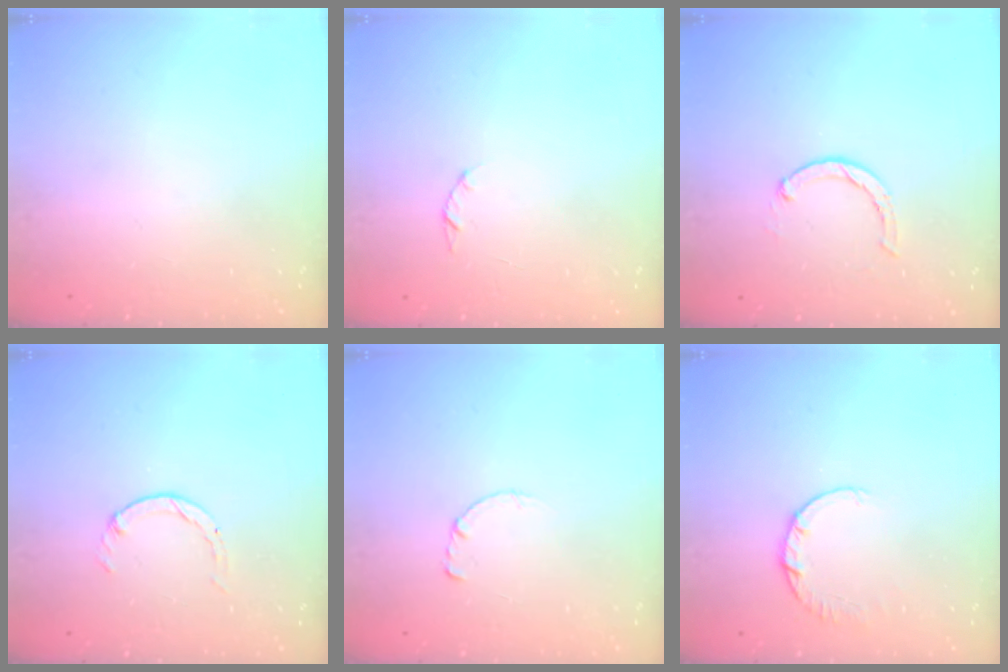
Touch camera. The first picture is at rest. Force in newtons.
{"total": 1.4, "press": 1.4, "slide": 0.3}
{"total": 1.7, "press": 1.6, "slide": 0.3}
{"total": 0.0}
{"total": 0.7, "press": 0.6, "slide": 0.1}
{"total": 2.4, "press": 2.4, "slide": 0.2}